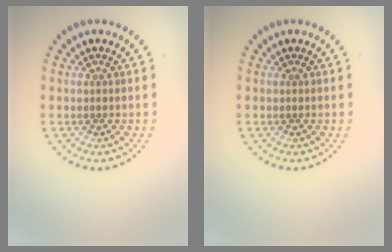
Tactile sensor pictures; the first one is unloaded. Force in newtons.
{"total": 0.0}